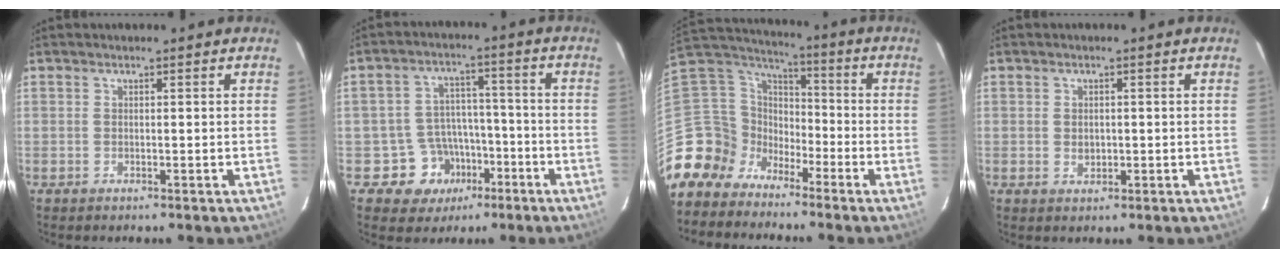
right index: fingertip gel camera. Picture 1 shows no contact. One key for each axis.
{"total": 8.8, "fx": -4.7, "fy": 7.3, "fz": 1.2, "tx": -0.037, "ty": 0.036, "tz": -0.058}
{"total": 12.7, "fx": -9.2, "fy": 8.6, "fz": 1.5, "tx": -0.065, "ty": 0.038, "tz": -0.189}
{"total": 1.8, "fx": -0.1, "fy": 1.5, "fz": 1.0, "tx": -0.015, "ty": 0.002, "tz": -0.002}